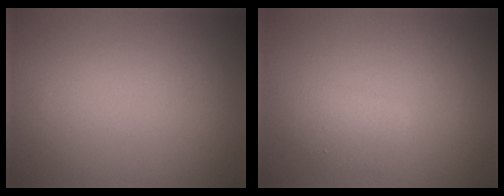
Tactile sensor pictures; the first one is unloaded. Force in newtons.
{"total": 1.9, "press": 1.9, "slide": 0.1}